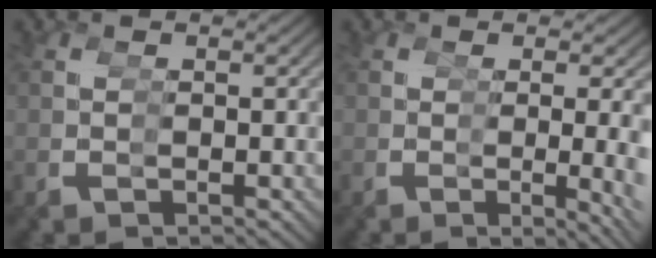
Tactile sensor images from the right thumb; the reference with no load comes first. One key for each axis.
{"total": 3.7, "fx": -0.5, "fy": 0.5, "fz": 3.7, "tx": -0.049, "ty": -0.006, "tz": -0.003}